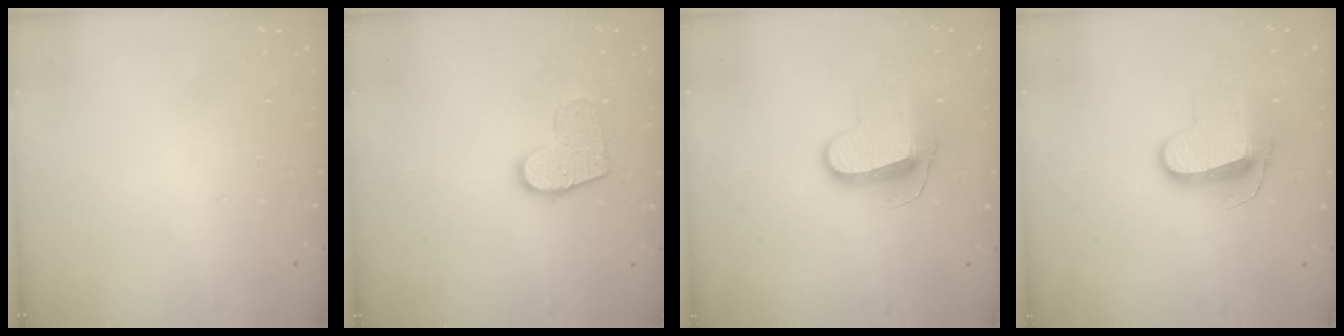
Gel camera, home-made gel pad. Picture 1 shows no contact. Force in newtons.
{"total": 11.3, "press": 11.3, "slide": 0.7}
{"total": 9.9, "press": 9.9, "slide": 0.3}
{"total": 9.9, "press": 9.9, "slide": 0.3}